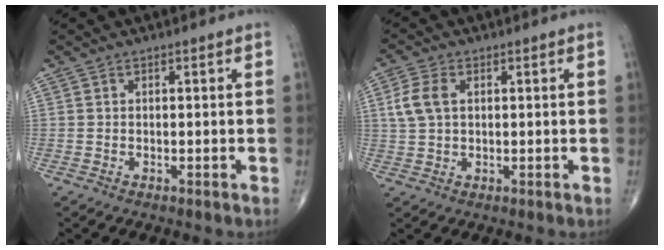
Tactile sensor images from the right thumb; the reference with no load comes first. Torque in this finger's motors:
{"motor_torque": [-0.31, 0.46, 0.47, 0.08, 0.04]}